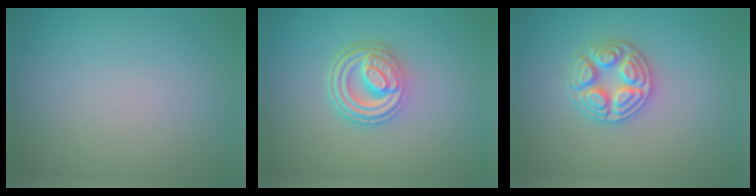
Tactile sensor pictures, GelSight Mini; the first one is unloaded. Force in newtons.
{"total": 4.8, "press": 3.7, "slide": 3.1}
{"total": 3.5, "press": 3.4, "slide": 0.5}